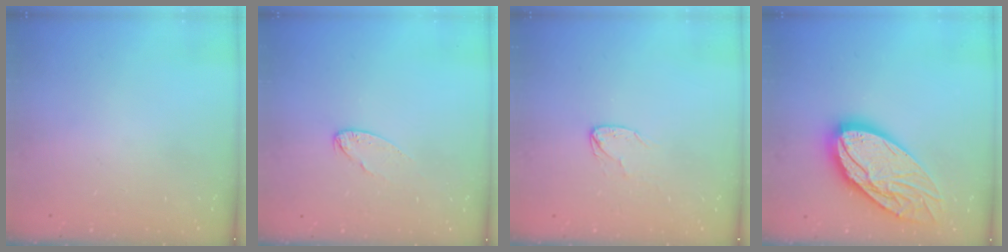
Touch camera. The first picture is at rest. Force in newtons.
{"total": 6.0, "press": 6.0, "slide": 0.5}
{"total": 4.4, "press": 4.4, "slide": 0.3}
{"total": 24.2, "press": 24.1, "slide": 2.4}